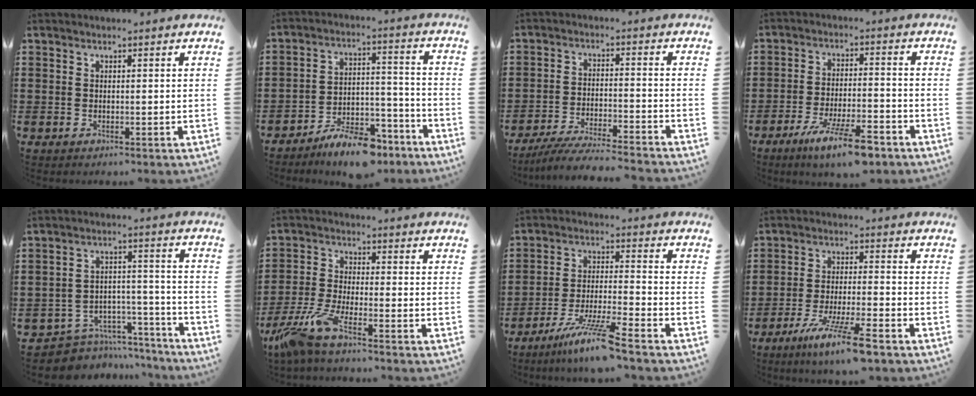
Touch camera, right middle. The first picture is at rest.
{"total": 8.6, "force": [-7.5, 2.2, 3.4], "torque": [-0.046, 0.027, -0.137]}
{"total": 5.9, "force": [-5.6, 0.0, 2.0], "torque": [-0.044, -0.014, -0.109]}
{"total": 8.9, "force": [-6.0, 1.6, 6.4], "torque": [-0.122, -0.002, -0.110]}
{"total": 6.2, "force": [-5.7, 2.3, 0.6], "torque": [-0.017, 0.020, -0.115]}
{"total": 7.1, "force": [-5.3, 0.8, 4.6], "torque": [-0.127, -0.024, -0.110]}
{"total": 9.1, "force": [-7.0, -0.2, 5.8], "torque": [-0.116, -0.013, -0.135]}
{"total": 8.7, "force": [-6.2, 0.4, 6.1], "torque": [-0.122, -0.014, -0.115]}